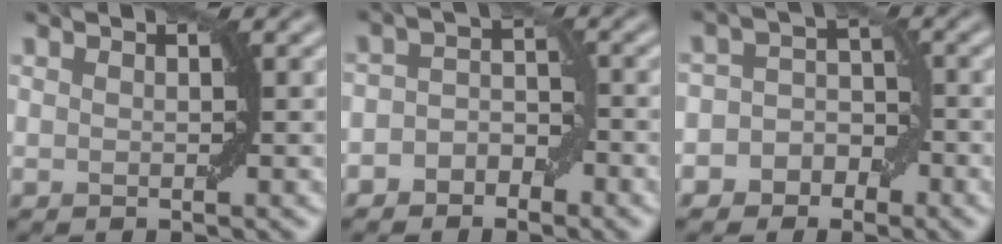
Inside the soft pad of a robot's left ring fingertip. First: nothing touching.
{"total": 2.5, "force": [-1.5, 1.7, 0.9], "torque": [-0.008, 0.012, -0.030]}
{"total": 4.5, "force": [-2.0, 3.9, 1.0], "torque": [0.019, 0.022, -0.053]}